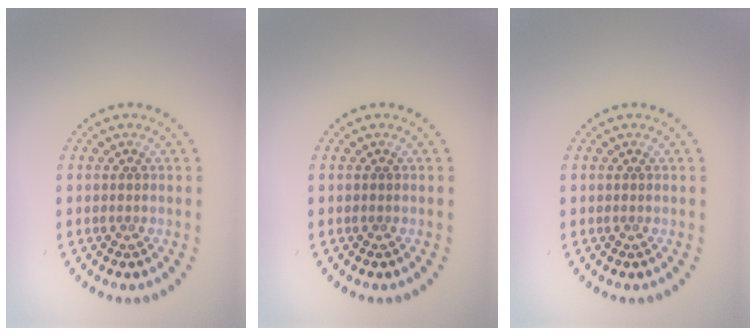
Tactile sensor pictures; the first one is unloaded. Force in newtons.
{"total": 0.0}
{"total": 0.0}